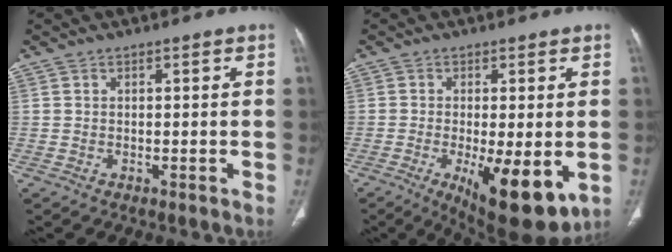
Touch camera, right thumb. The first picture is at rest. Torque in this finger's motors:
{"motor_torque": [2.64, 2.37, 0.12, -0.07, 0.33]}